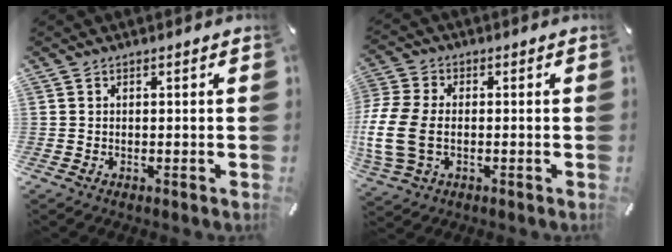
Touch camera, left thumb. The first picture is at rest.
{"total": 11.5, "force": [-1.4, 7.9, 8.2], "torque": [-0.194, -0.002, -0.024]}